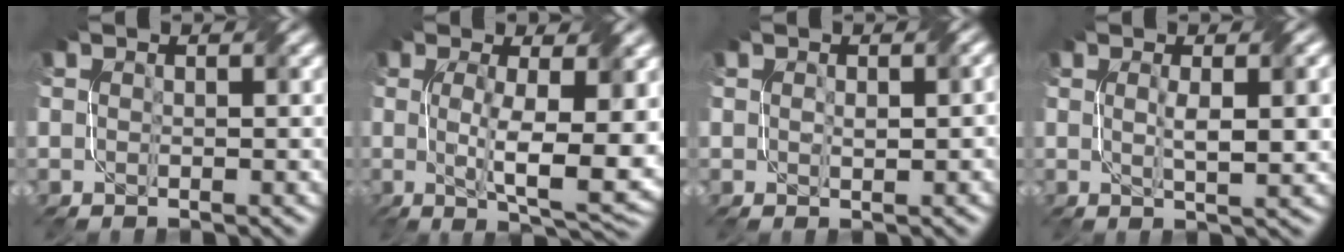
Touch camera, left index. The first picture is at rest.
{"total": 7.8, "force": [-0.1, 1.8, 7.6], "torque": [-0.124, -0.011, 0.004]}
{"total": 1.4, "force": [0.0, 0.8, 1.2], "torque": [-0.020, 0.000, 0.006]}
{"total": 3.5, "force": [0.3, 0.6, 3.4], "torque": [-0.057, 0.001, 0.009]}